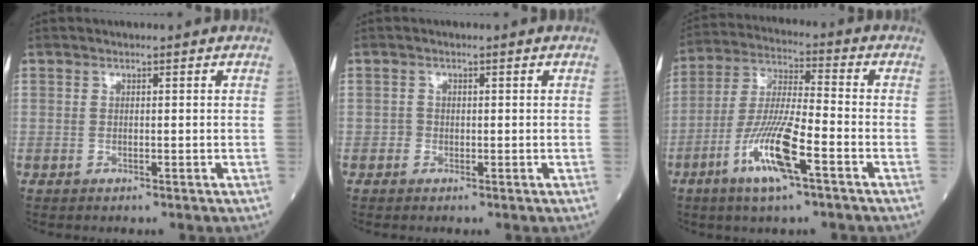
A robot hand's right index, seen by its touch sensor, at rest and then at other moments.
{"total": 1.0, "force": [-0.3, 0.9, 0.1], "torque": [0.003, 0.004, -0.007]}
{"total": 12.1, "force": [-5.5, 1.4, 10.7], "torque": [-0.216, -0.011, -0.105]}